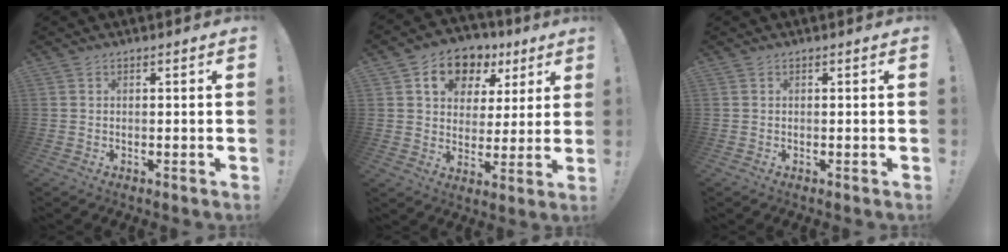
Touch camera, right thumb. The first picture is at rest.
{"total": 12.3, "force": [6.0, 9.3, 5.5], "torque": [-0.091, -0.021, 0.114]}
{"total": 0.0}